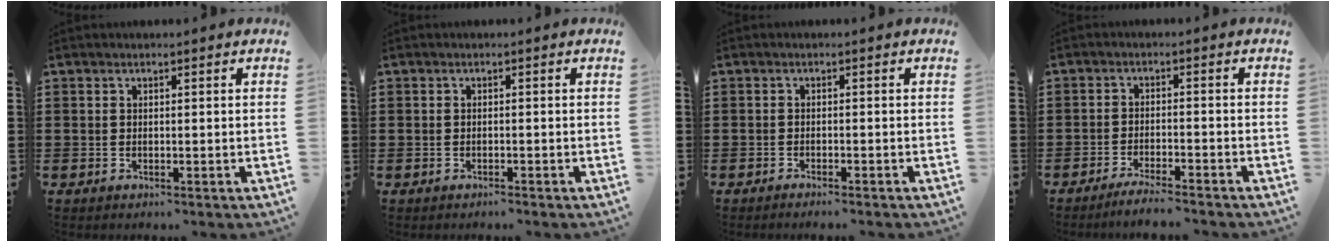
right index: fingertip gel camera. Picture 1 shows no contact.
{"total": 0.6, "force": [-0.6, 0.2, 0.0], "torque": [-0.002, 0.000, -0.013]}
{"total": 0.9, "force": [-0.8, -0.1, 0.3], "torque": [-0.007, -0.003, -0.016]}
{"total": 3.0, "force": [-2.8, -0.2, 1.0], "torque": [-0.019, 0.000, -0.055]}